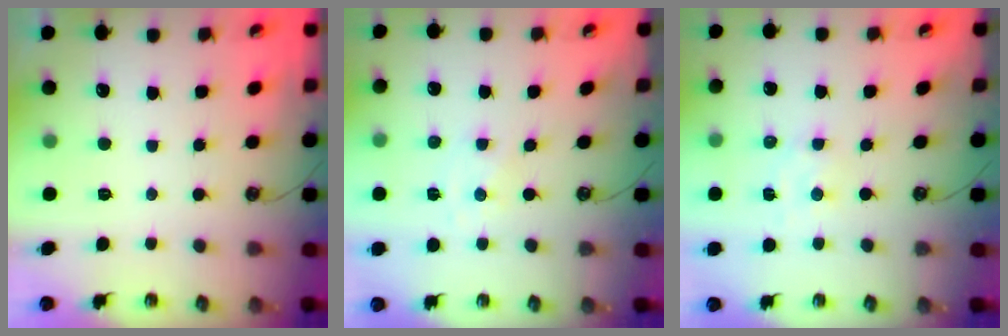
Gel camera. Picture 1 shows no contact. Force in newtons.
{"total": 0.0}
{"total": 1.9, "press": 1.8, "slide": 0.3}